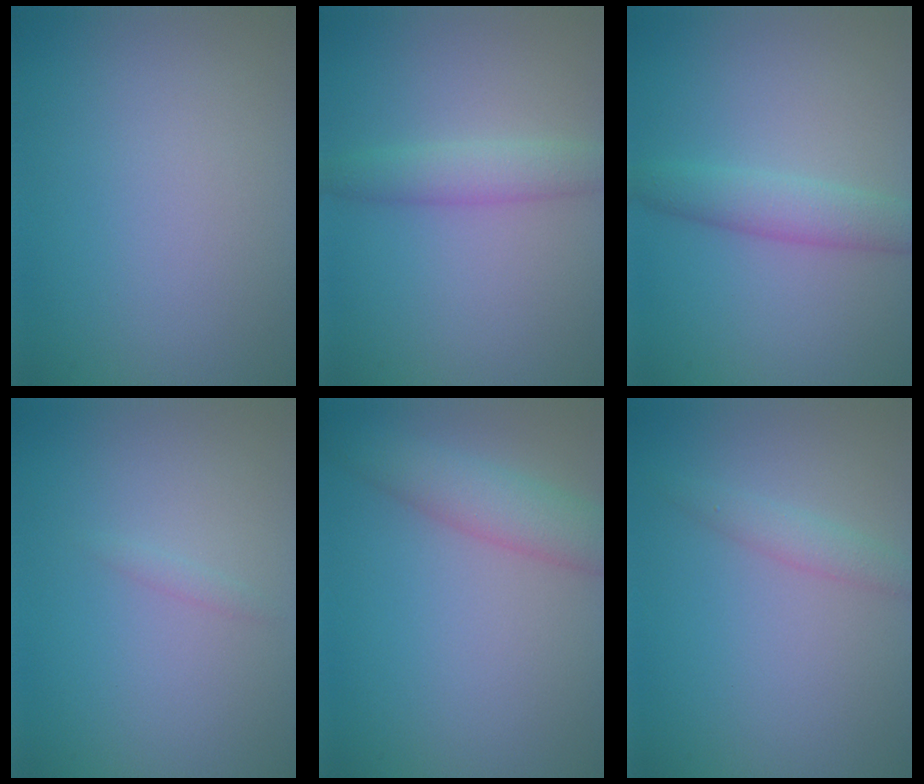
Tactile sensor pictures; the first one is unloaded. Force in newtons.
{"total": 2.6, "press": 2.6, "slide": 0.1}
{"total": 3.0, "press": 3.0, "slide": 0.1}
{"total": 0.6, "press": 0.6, "slide": 0.0}
{"total": 4.2, "press": 4.2, "slide": 0.3}
{"total": 1.6, "press": 1.6, "slide": 0.1}